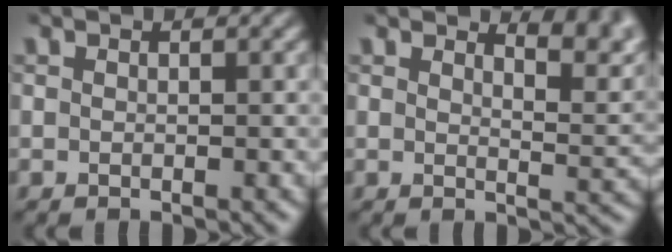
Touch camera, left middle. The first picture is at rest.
{"total": 4.7, "force": [3.5, 1.5, 2.8], "torque": [-0.031, 0.000, 0.045]}